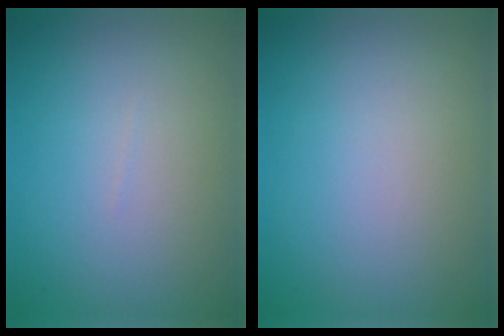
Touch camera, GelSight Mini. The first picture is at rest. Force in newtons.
{"total": 0.0}